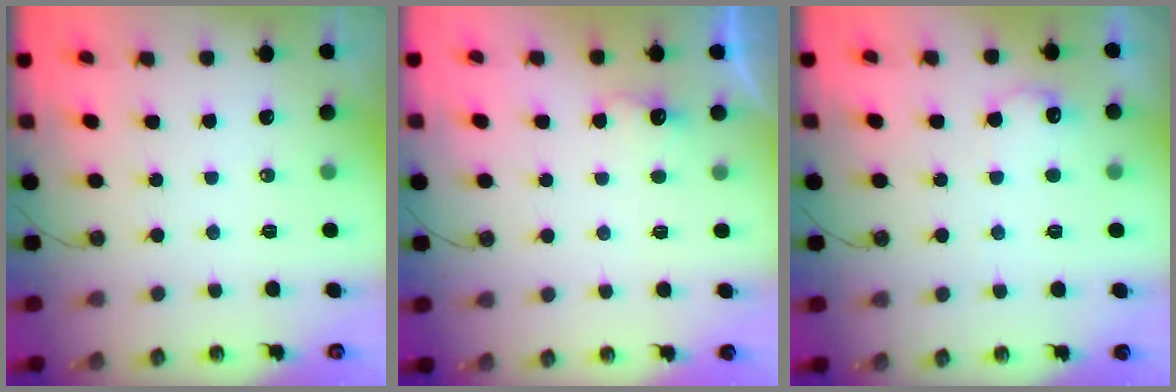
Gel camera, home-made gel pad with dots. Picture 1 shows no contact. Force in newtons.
{"total": 4.0, "press": 3.9, "slide": 1.0}
{"total": 8.4, "press": 8.4, "slide": 0.5}